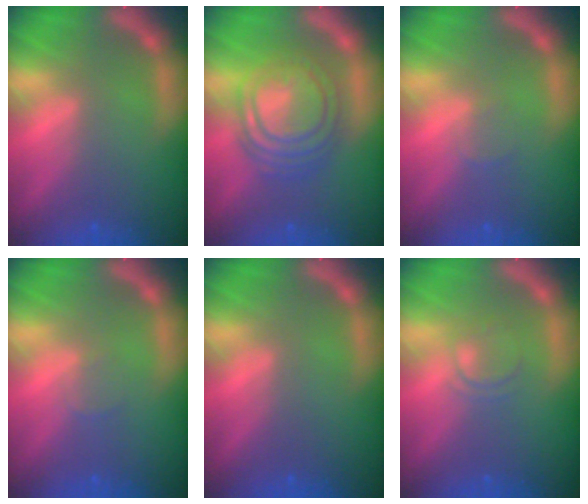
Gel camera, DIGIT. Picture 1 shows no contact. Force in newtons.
{"total": 9.0}
{"total": 1.0}
{"total": 1.0}
{"total": 0.0}
{"total": 2.0}